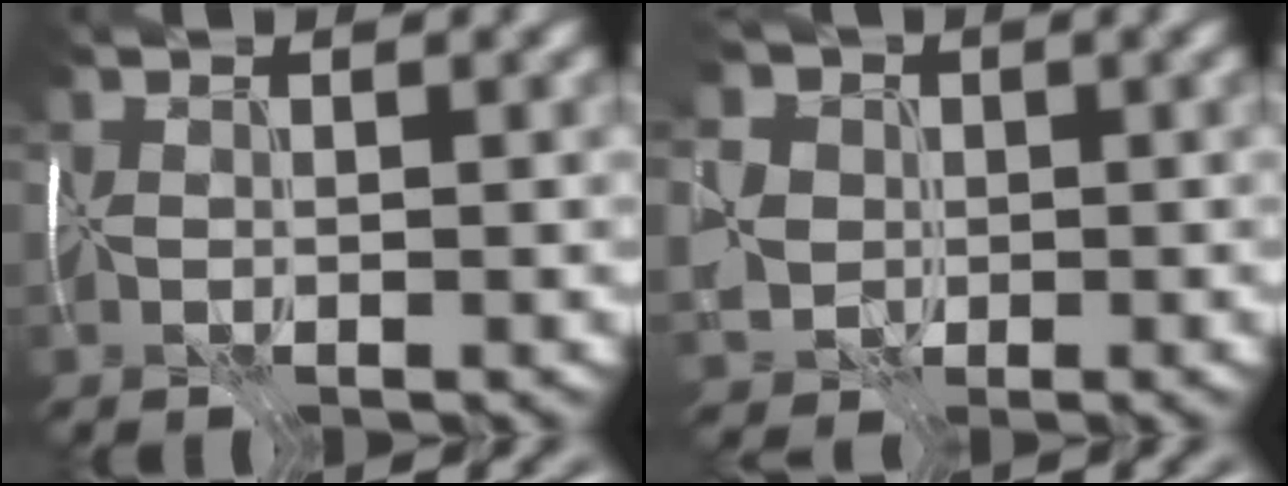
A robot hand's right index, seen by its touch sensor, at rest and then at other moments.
{"total": 3.8, "force": [-0.1, 3.5, 1.7], "torque": [-0.048, 0.006, -0.008]}